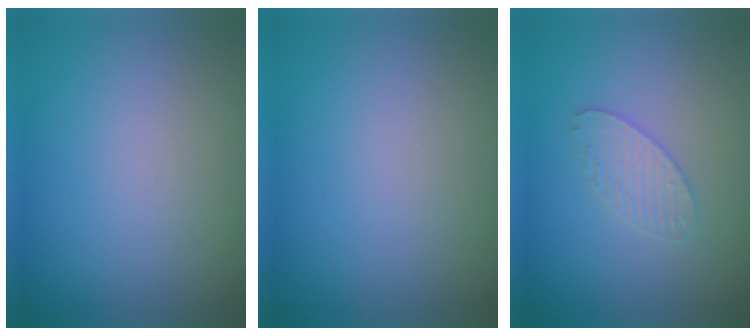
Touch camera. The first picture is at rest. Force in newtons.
{"total": 0.0}
{"total": 2.0, "press": 2.0, "slide": 0.1}